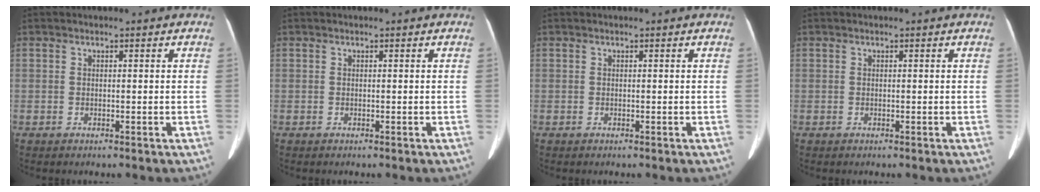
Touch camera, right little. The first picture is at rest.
{"total": 0.0}
{"total": 0.0}
{"total": 0.0}